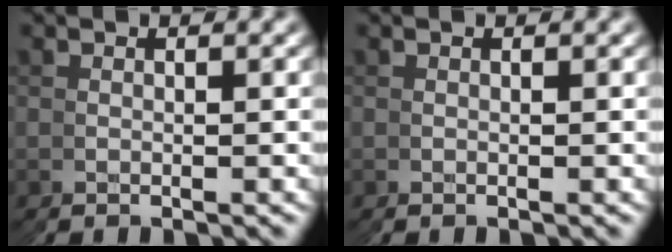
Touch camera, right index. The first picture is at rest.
{"total": 0.0}